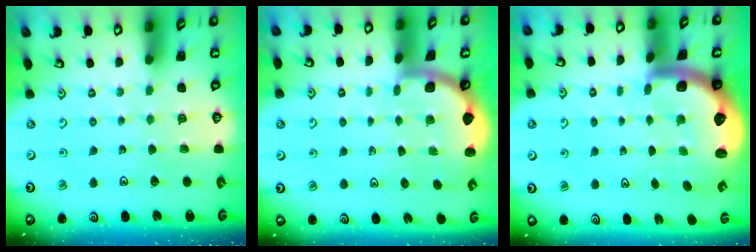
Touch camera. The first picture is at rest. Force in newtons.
{"total": 1.7, "press": 1.7, "slide": 0.0}
{"total": 3.6, "press": 3.4, "slide": 1.2}